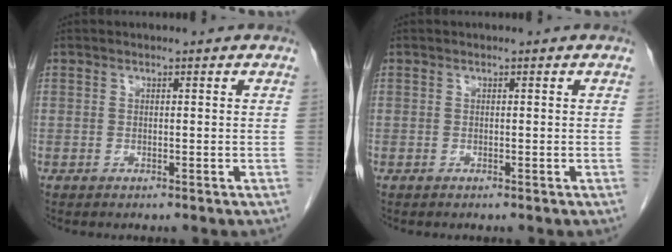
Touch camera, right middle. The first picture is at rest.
{"total": 0.0}